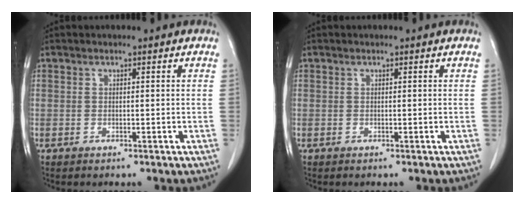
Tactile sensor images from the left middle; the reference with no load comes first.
{"total": 0.0}